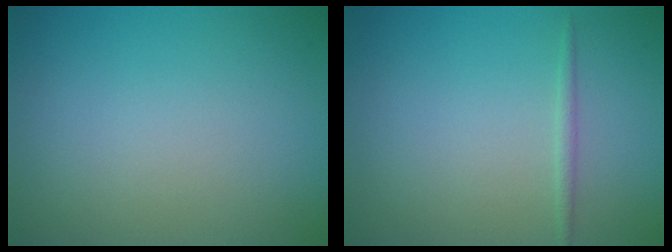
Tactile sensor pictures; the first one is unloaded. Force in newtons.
{"total": 0.7, "press": 0.7, "slide": 0.0}